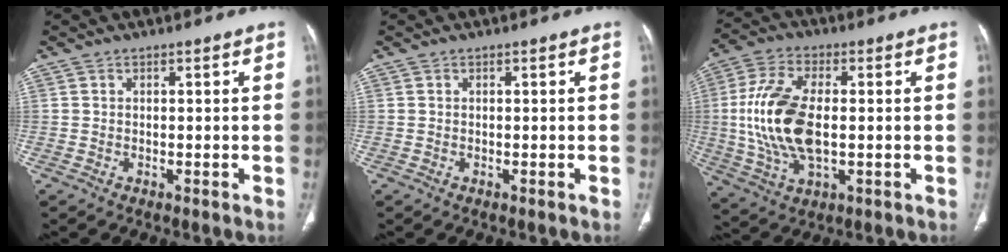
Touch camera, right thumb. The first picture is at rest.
{"total": 0.0}
{"total": 15.9, "force": [0.0, 8.1, 13.7], "torque": [-0.290, -0.001, 0.002]}